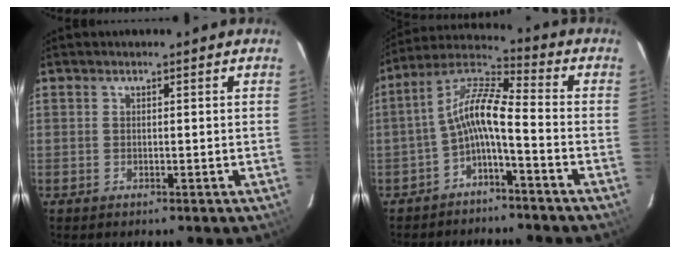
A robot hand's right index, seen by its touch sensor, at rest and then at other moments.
{"total": 8.6, "force": [-3.3, 1.6, 7.7], "torque": [-0.178, 0.022, -0.067]}